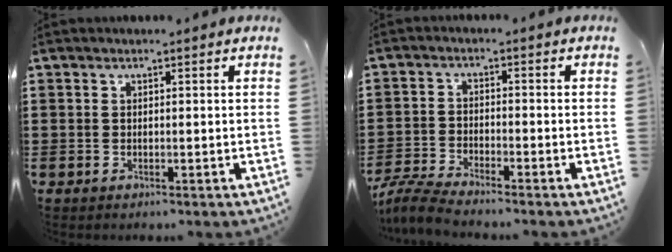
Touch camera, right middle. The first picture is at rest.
{"total": 4.6, "force": [-4.2, 0.0, 1.7], "torque": [-0.060, -0.017, -0.090]}